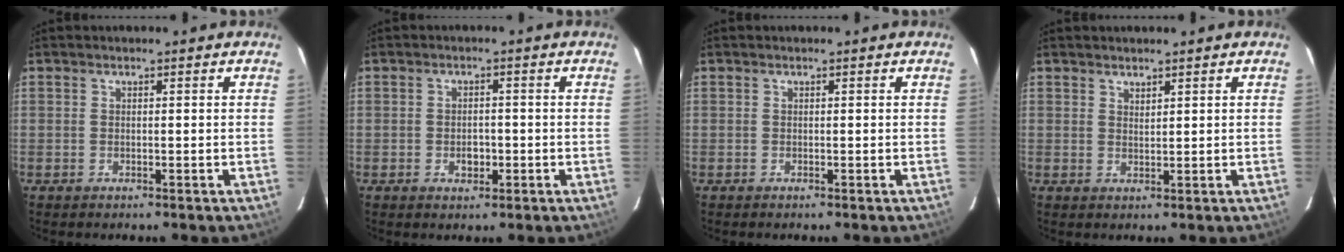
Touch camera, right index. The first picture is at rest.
{"total": 2.7, "force": [-0.9, 2.1, 1.6], "torque": [-0.026, 0.002, -0.010]}
{"total": 0.0}
{"total": 1.4, "force": [1.2, 0.4, 0.4], "torque": [-0.004, 0.000, 0.022]}